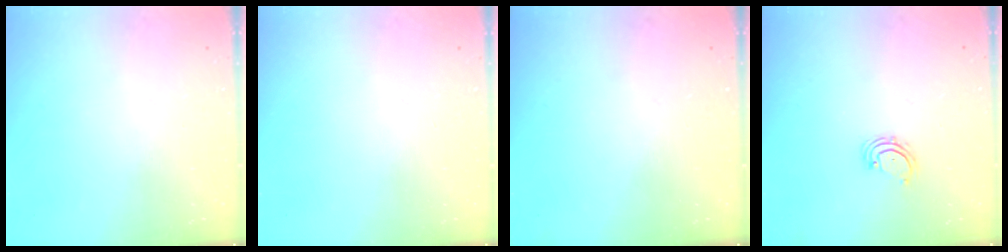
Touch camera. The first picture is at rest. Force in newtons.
{"total": 0.0}
{"total": 0.0}
{"total": 2.3, "press": 2.3, "slide": 0.5}